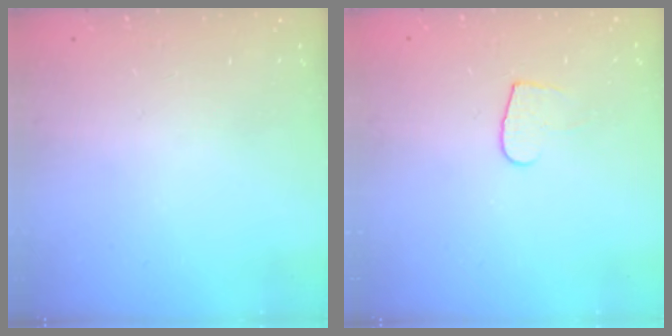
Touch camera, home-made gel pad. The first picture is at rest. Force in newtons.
{"total": 6.0, "press": 6.0, "slide": 0.5}